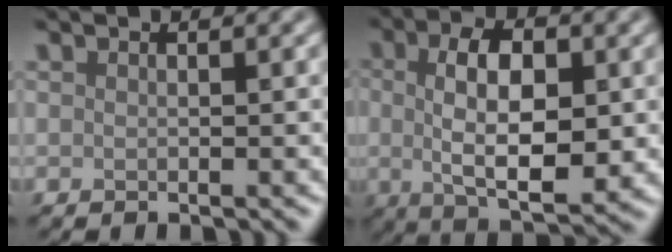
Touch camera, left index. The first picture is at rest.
{"total": 8.2, "force": [0.3, 3.8, 7.3], "torque": [-0.118, 0.001, 0.001]}